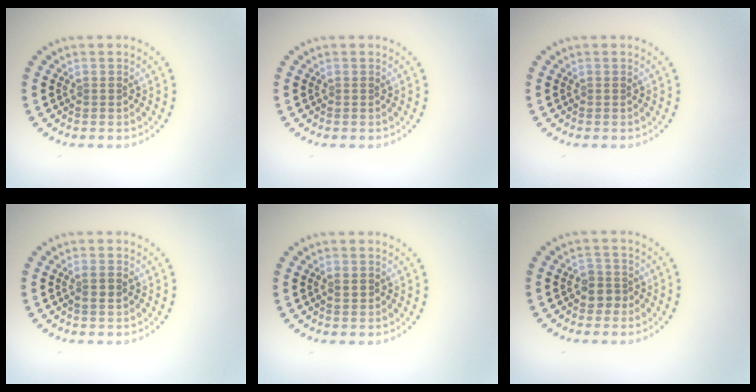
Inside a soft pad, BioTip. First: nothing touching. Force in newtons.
{"total": 0.0}
{"total": 0.0}
{"total": 1.3, "press": 1.3, "slide": 0.3}
{"total": 0.5, "press": 0.5, "slide": 0.2}
{"total": 2.0, "press": 1.7, "slide": 1.0}